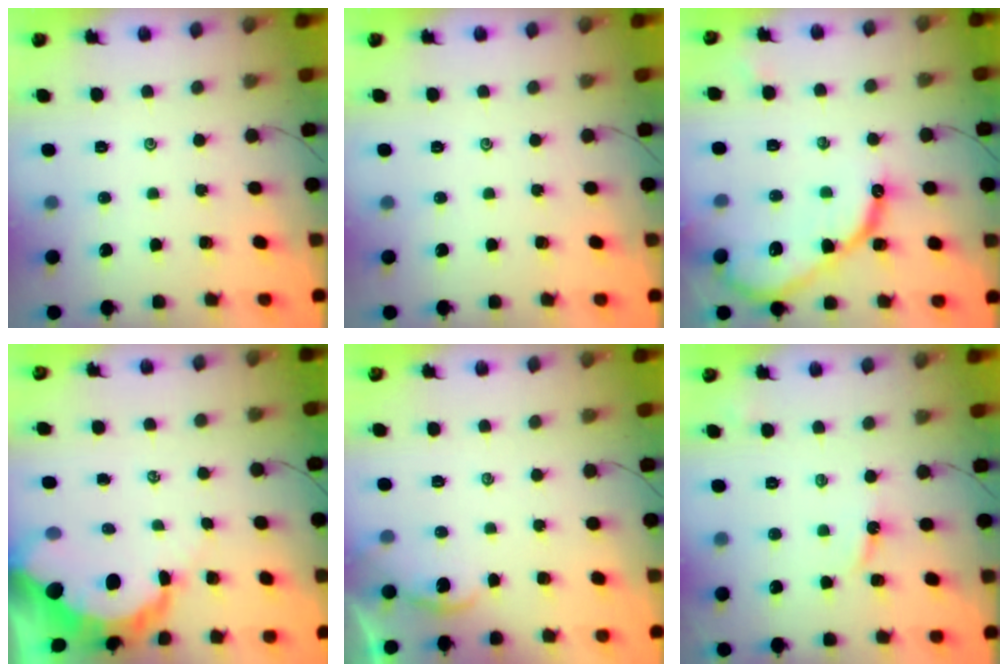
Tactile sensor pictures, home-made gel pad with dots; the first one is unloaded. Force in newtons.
{"total": 0.0}
{"total": 13.4, "press": 13.4, "slide": 1.0}
{"total": 10.4, "press": 10.3, "slide": 1.0}
{"total": 1.5, "press": 1.5, "slide": 0.2}
{"total": 2.9, "press": 2.9, "slide": 0.2}